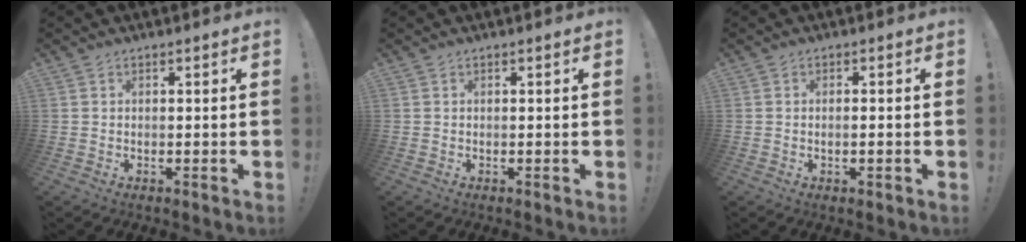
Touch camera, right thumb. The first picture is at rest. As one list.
[{"total": 0.0}, {"total": 1.3, "force": [-0.6, 0.2, 1.2], "torque": [-0.021, 0.002, -0.010]}]